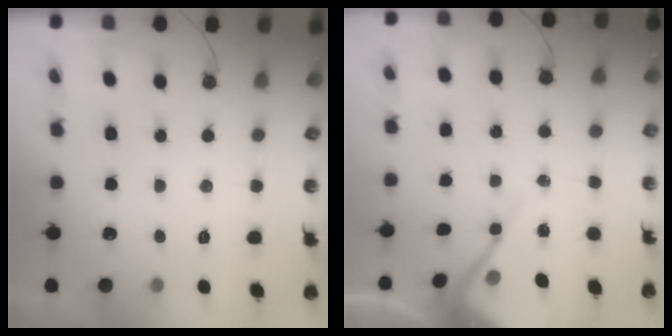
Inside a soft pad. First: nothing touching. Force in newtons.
{"total": 7.5, "press": 7.5, "slide": 0.5}